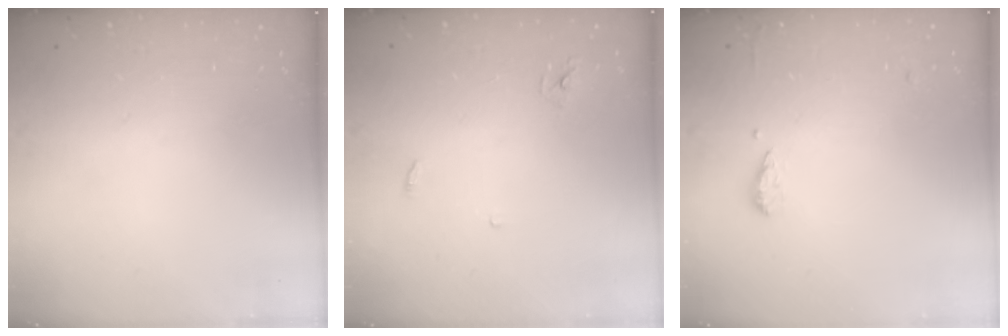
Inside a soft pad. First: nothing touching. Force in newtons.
{"total": 2.9, "press": 2.9, "slide": 0.2}
{"total": 6.1, "press": 6.0, "slide": 0.7}